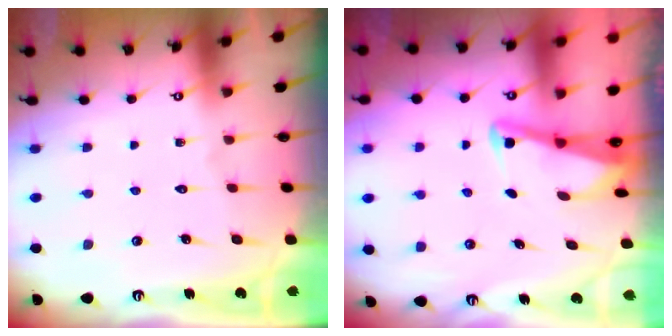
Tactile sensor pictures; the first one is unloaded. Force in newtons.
{"total": 2.9, "press": 2.9, "slide": 0.4}